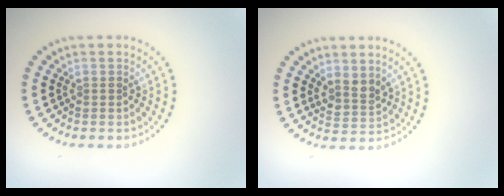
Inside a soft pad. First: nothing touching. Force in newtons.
{"total": 2.0, "press": 1.8, "slide": 1.0}